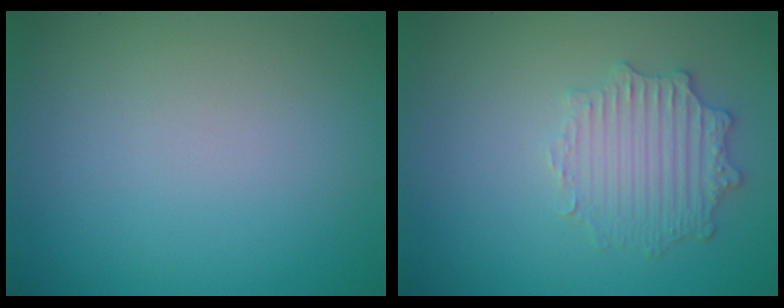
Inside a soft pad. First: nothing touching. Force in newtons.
{"total": 2.9, "press": 2.9, "slide": 0.1}